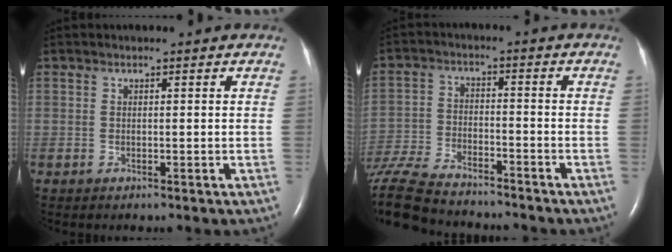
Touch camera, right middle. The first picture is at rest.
{"total": 17.5, "force": [-15.5, 3.8, 7.3], "torque": [-0.186, -0.023, -0.259]}